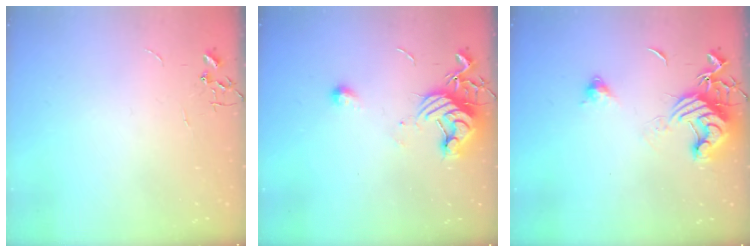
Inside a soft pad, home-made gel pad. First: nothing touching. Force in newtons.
{"total": 11.5, "press": 11.5, "slide": 0.6}
{"total": 12.6, "press": 12.5, "slide": 1.6}